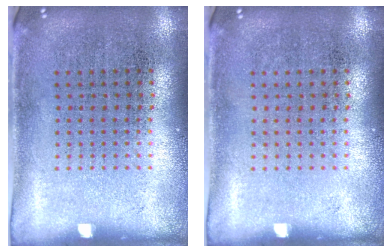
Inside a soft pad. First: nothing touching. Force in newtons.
{"total": 0.0}